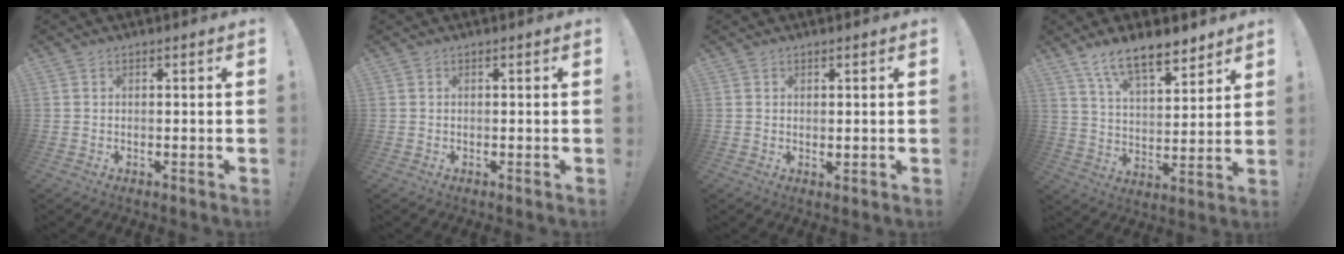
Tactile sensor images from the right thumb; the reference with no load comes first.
{"total": 0.0}
{"total": 0.8, "force": [0.6, 0.5, 0.3], "torque": [0.003, -0.003, 0.009]}
{"total": 12.7, "force": [9.7, 4.4, 7.0], "torque": [-0.113, -0.060, 0.172]}